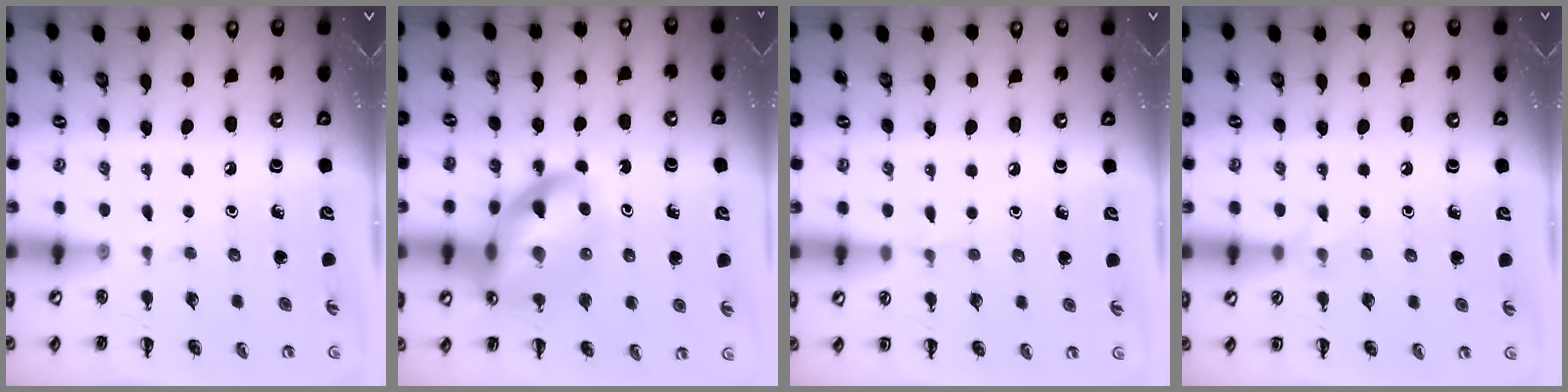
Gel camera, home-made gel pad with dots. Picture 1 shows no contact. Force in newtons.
{"total": 18.6, "press": 18.4, "slide": 2.8}
{"total": 3.1, "press": 2.9, "slide": 1.2}
{"total": 4.5, "press": 4.4, "slide": 1.1}